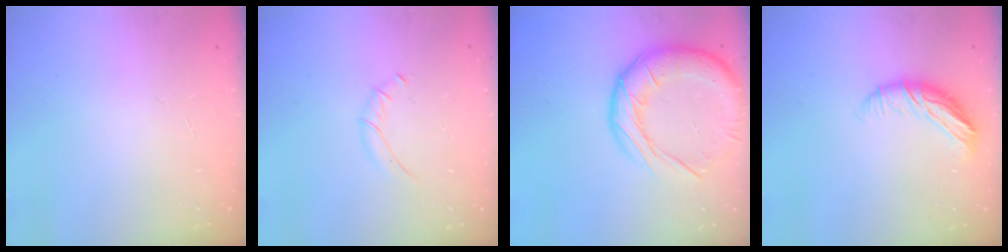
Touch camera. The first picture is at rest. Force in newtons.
{"total": 4.4, "press": 4.2, "slide": 1.1}
{"total": 22.5, "press": 22.3, "slide": 3.0}
{"total": 10.2, "press": 10.2, "slide": 0.1}